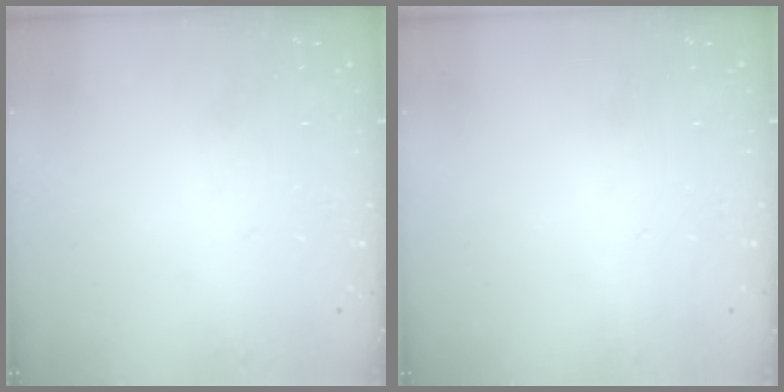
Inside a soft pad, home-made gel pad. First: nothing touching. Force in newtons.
{"total": 0.0}